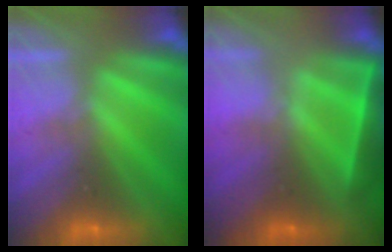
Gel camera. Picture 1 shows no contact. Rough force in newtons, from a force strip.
{"total": 4.6}